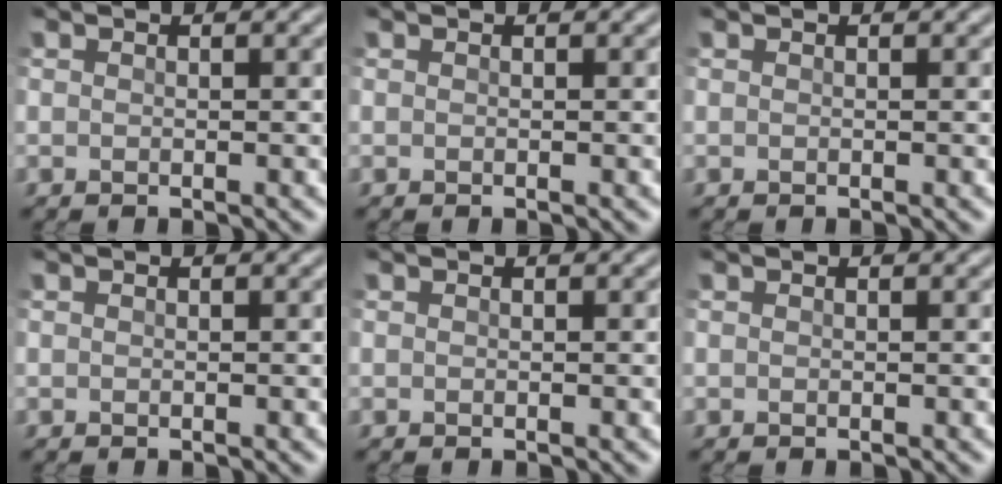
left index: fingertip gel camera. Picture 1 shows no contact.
{"total": 0.0}
{"total": 0.0}
{"total": 0.0}
{"total": 0.0}
{"total": 0.0}